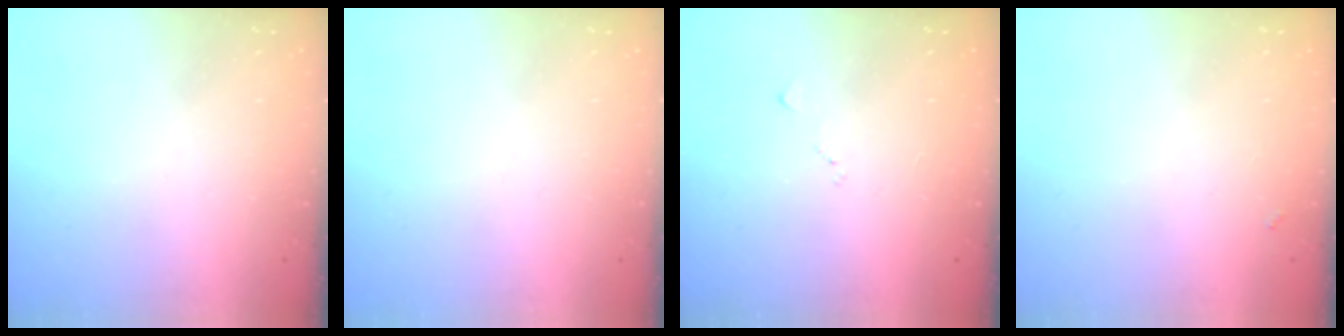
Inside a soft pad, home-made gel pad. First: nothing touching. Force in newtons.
{"total": 0.0}
{"total": 5.5, "press": 5.5, "slide": 0.8}
{"total": 3.6, "press": 3.6, "slide": 0.3}